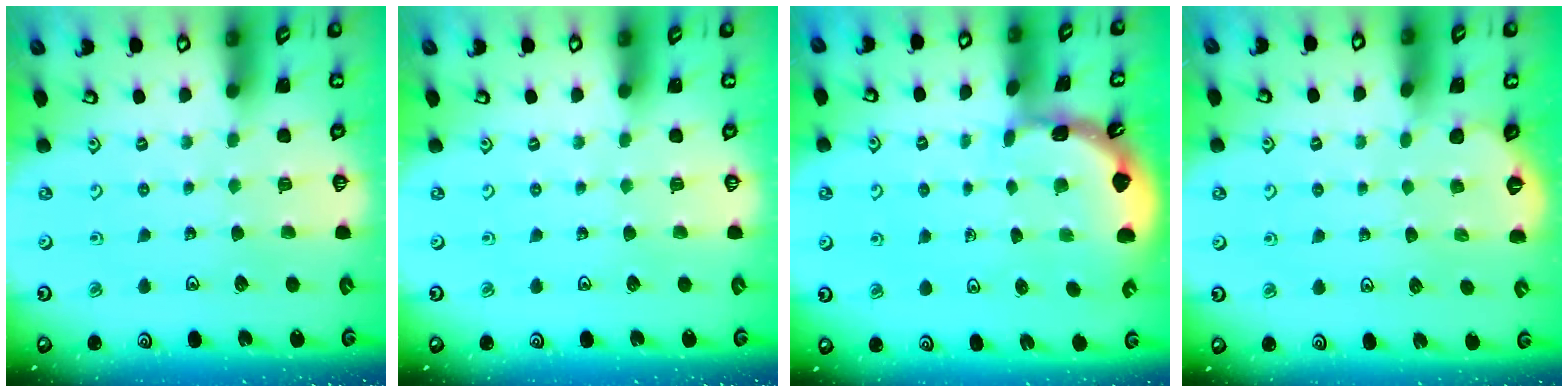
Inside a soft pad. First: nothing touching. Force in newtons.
{"total": 0.0}
{"total": 1.7, "press": 1.7, "slide": 0.1}
{"total": 0.0}